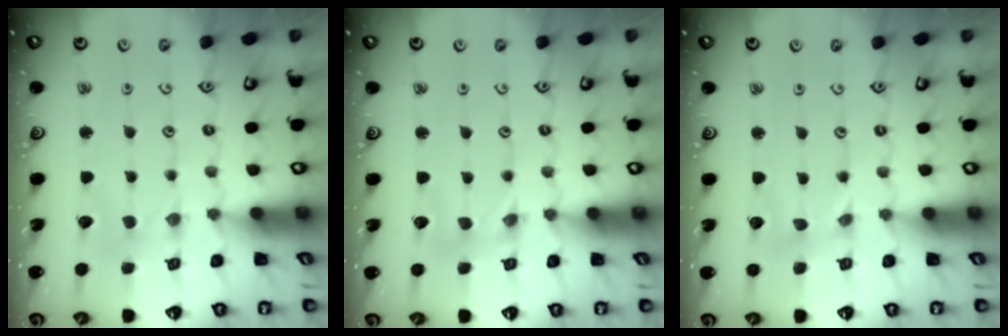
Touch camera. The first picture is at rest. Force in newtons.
{"total": 1.3, "press": 1.3, "slide": 0.3}
{"total": 0.0}